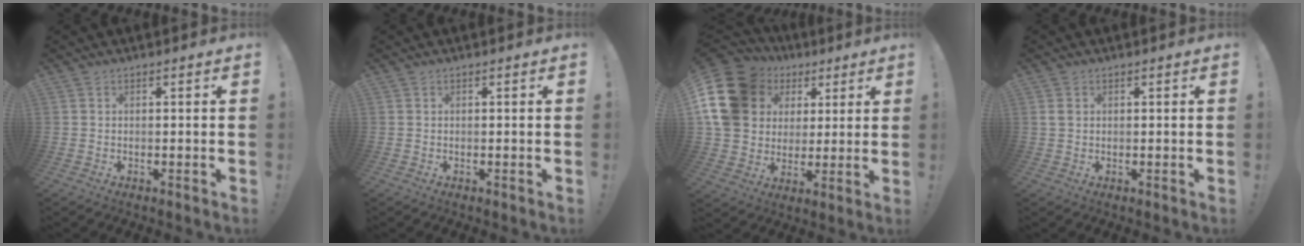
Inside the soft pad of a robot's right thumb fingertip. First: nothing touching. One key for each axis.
{"total": 0.0}
{"total": 19.9, "fx": 6.9, "fy": 15.8, "fz": 9.9, "tx": -0.180, "ty": -0.025, "tz": 0.150}
{"total": 1.8, "fx": 0.5, "fy": 1.4, "fz": 1.0, "tx": -0.017, "ty": 0.003, "tz": 0.007}